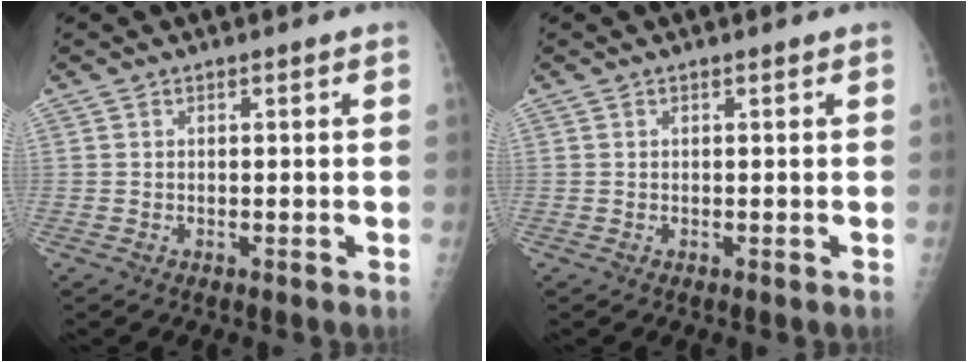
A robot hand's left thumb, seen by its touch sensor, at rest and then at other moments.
{"total": 0.0}